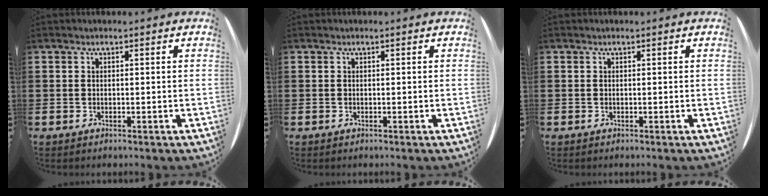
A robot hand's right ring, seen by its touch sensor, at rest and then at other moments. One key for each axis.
{"total": 0.0}
{"total": 0.0}